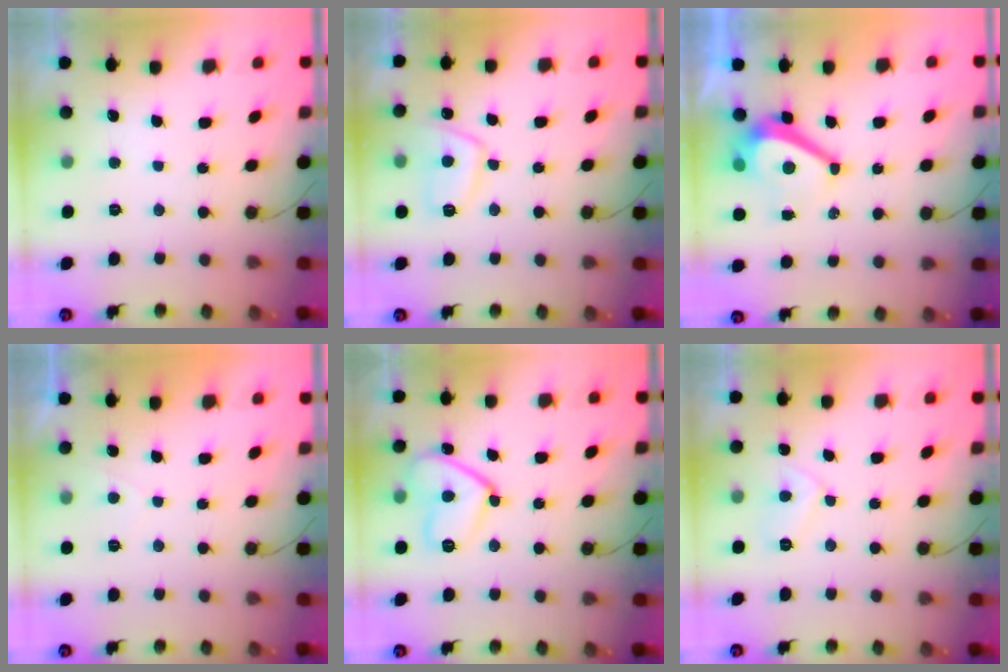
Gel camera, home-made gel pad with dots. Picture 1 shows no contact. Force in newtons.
{"total": 8.1, "press": 8.0, "slide": 1.1}
{"total": 6.7, "press": 6.6, "slide": 0.9}
{"total": 0.9, "press": 0.7, "slide": 0.5}
{"total": 11.6, "press": 11.6, "slide": 1.0}
{"total": 5.2, "press": 5.2, "slide": 0.4}